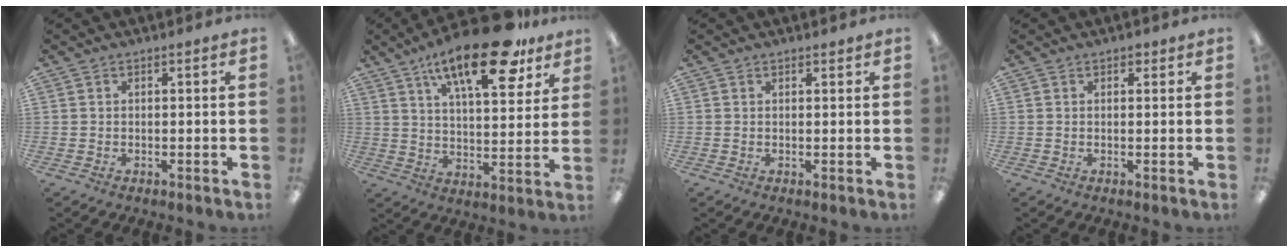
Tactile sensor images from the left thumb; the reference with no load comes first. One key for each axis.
{"total": 20.4, "fx": 12.7, "fy": 7.2, "fz": 14.2, "tx": -0.216, "ty": -0.063, "tz": 0.202}
{"total": 0.7, "fx": 0.6, "fy": 0.3, "fz": 0.2, "tx": 0.004, "ty": -0.003, "tz": 0.009}
{"total": 1.2, "fx": 0.7, "fy": 0.7, "fz": 0.5, "tx": -0.003, "ty": 0.000, "tz": 0.011}